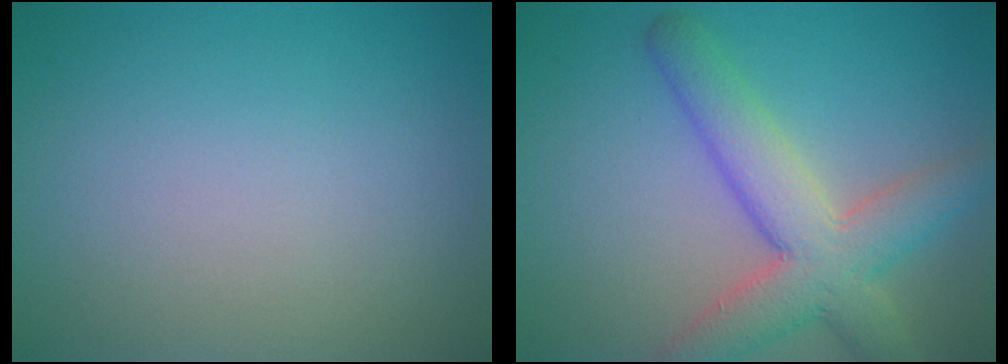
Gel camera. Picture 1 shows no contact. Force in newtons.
{"total": 6.7, "press": 6.7, "slide": 0.4}